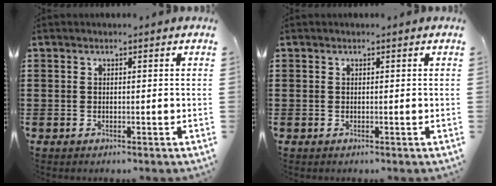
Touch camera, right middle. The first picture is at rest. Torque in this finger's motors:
{"motor_torque": [-0.06, 0.07, -0.02, 0.02]}